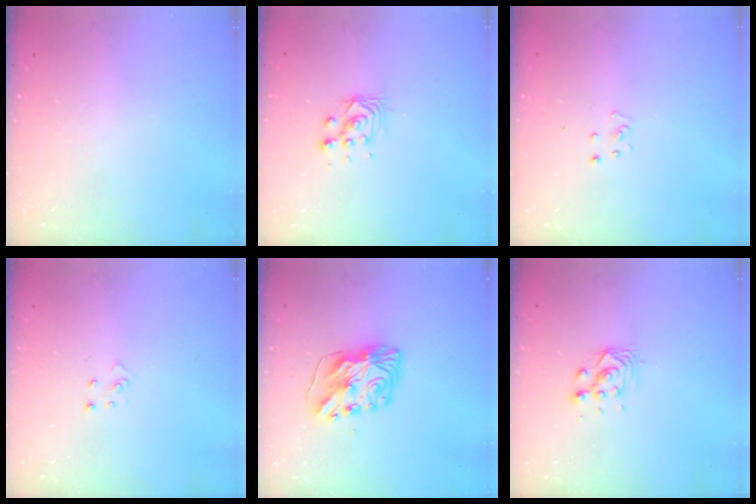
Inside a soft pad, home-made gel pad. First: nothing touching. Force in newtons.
{"total": 2.9, "press": 2.8, "slide": 0.8}
{"total": 2.6, "press": 2.6, "slide": 0.2}
{"total": 3.4, "press": 3.4, "slide": 0.3}
{"total": 10.9, "press": 10.9, "slide": 0.5}
{"total": 2.9, "press": 2.8, "slide": 0.8}